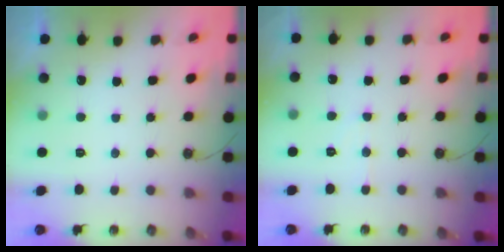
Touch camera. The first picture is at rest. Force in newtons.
{"total": 4.4, "press": 4.4, "slide": 0.7}